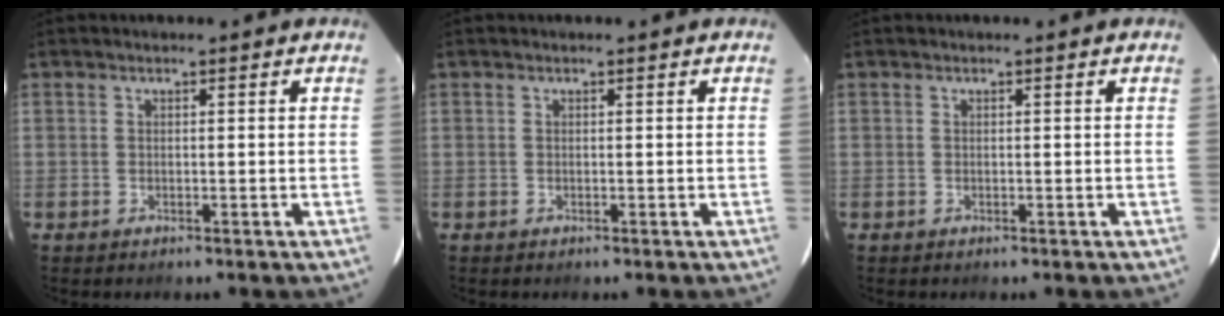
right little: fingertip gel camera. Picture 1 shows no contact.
{"total": 0.0}
{"total": 0.0}